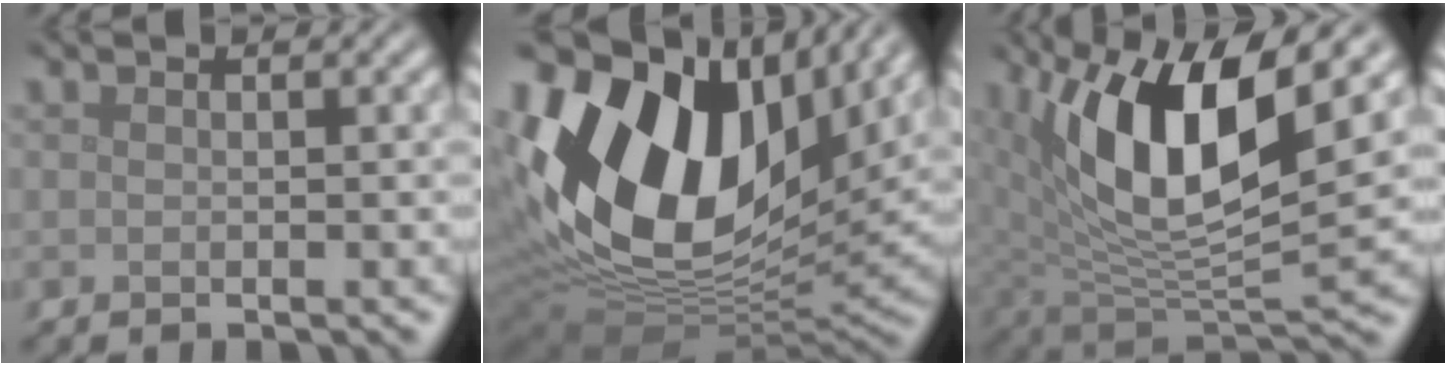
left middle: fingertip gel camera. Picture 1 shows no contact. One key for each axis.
{"total": 18.9, "fx": 5.2, "fy": 11.9, "fz": 13.6, "tx": -0.300, "ty": 0.007, "tz": 0.098}
{"total": 11.9, "fx": 4.5, "fy": 4.8, "fz": 9.9, "tx": -0.182, "ty": -0.008, "tz": 0.085}